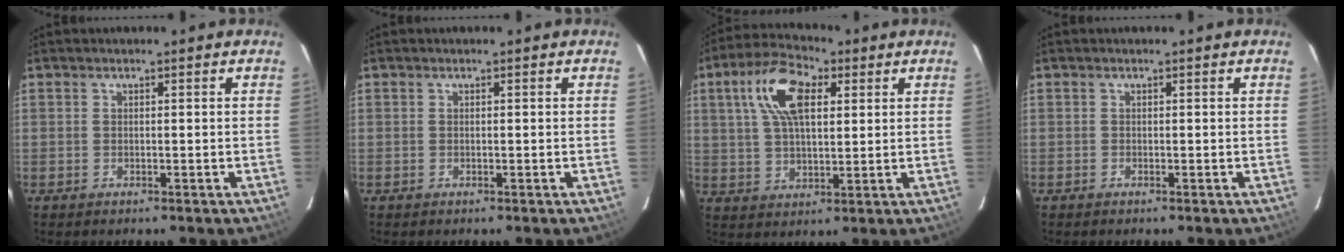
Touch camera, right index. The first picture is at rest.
{"total": 0.0}
{"total": 12.3, "force": [4.5, 6.0, 9.7], "torque": [-0.187, 0.029, 0.080]}
{"total": 0.0}